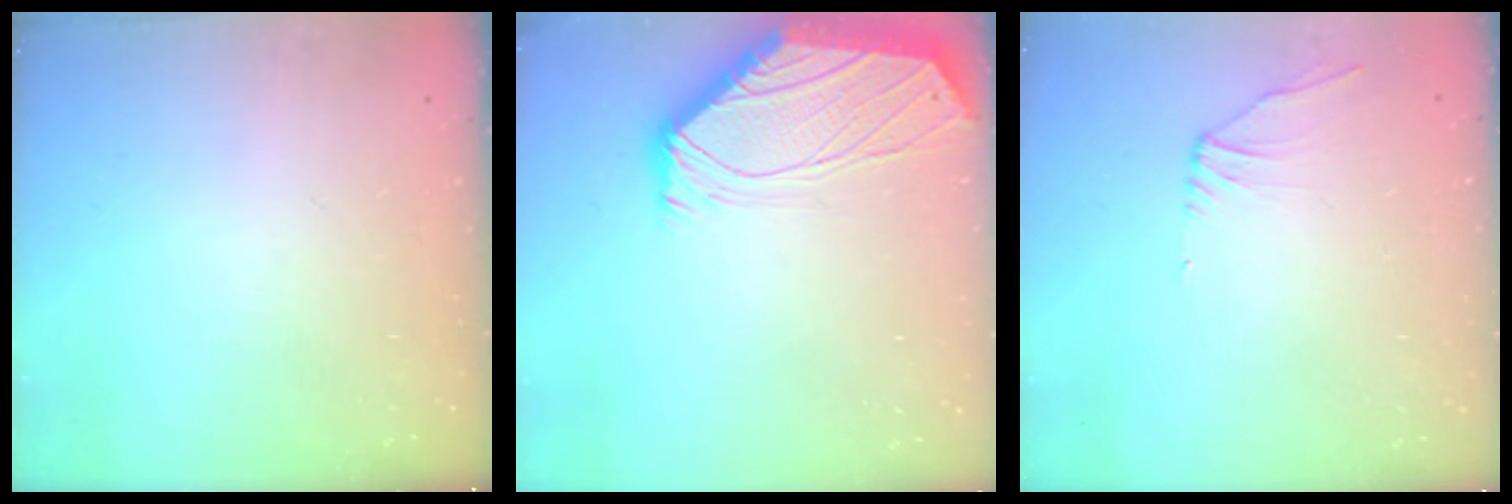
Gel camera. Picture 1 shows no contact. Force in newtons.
{"total": 0.5, "press": 0.4, "slide": 0.3}
{"total": 2.1, "press": 2.0, "slide": 0.6}